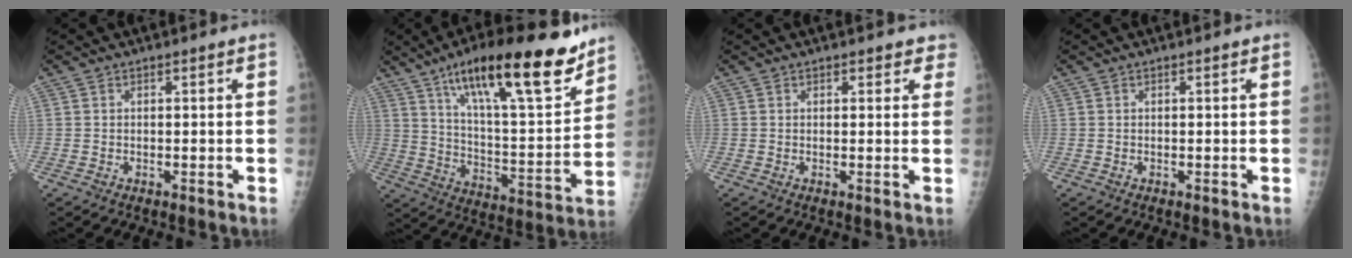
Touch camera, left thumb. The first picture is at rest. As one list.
[{"total": 24.9, "force": [16.1, 6.7, 17.8], "torque": [-0.254, -0.061, 0.262]}, {"total": 2.6, "force": [1.9, 1.6, 0.7], "torque": [0.029, -0.005, 0.013]}, {"total": 0.0}]